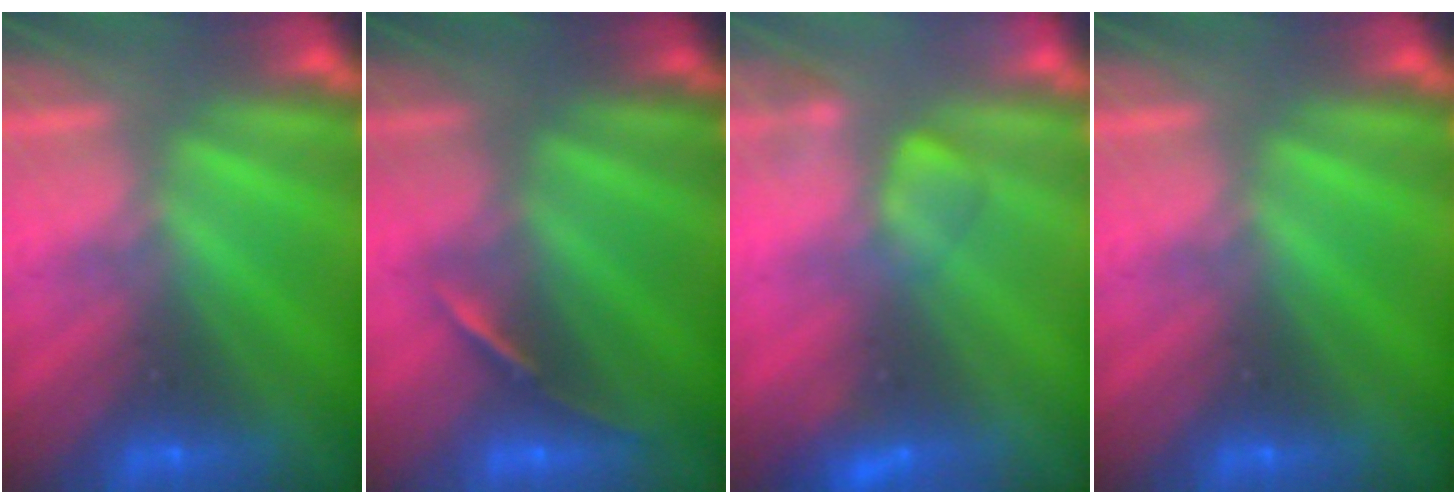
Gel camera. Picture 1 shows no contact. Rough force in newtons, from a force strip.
{"total": 1.7}
{"total": 2.5}
{"total": 0.0}